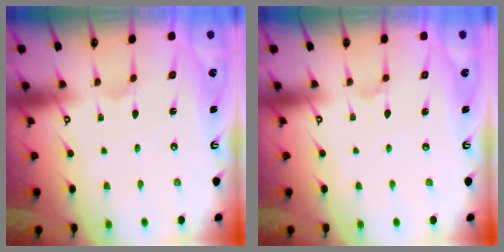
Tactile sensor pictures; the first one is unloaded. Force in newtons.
{"total": 0.8, "press": 0.8, "slide": 0.1}